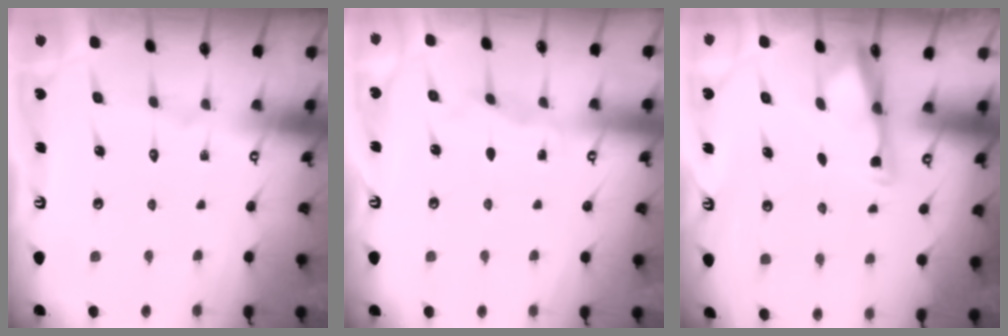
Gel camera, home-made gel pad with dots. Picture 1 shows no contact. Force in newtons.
{"total": 2.5, "press": 2.5, "slide": 0.3}
{"total": 3.3, "press": 3.3, "slide": 0.3}